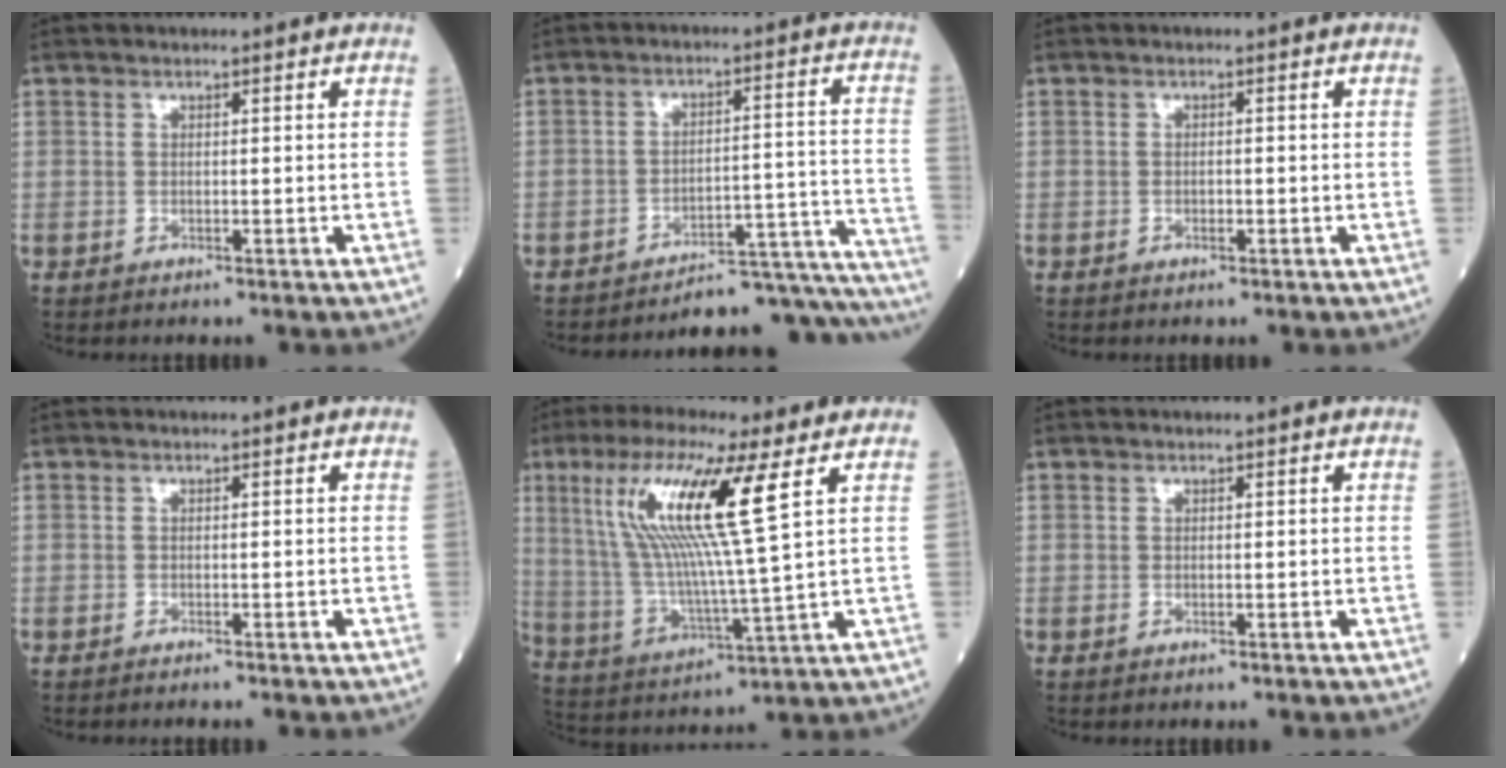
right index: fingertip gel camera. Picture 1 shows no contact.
{"total": 17.3, "force": [-17.2, 0.4, 2.1], "torque": [0.030, 0.045, -0.216]}
{"total": 0.6, "force": [-0.3, 0.3, 0.4], "torque": [-0.010, 0.001, -0.002]}
{"total": 1.1, "force": [-1.0, -0.2, 0.5], "torque": [-0.007, 0.002, -0.011]}
{"total": 15.5, "force": [6.1, -0.3, 14.3], "torque": [-0.297, 0.005, 0.111]}
{"total": 0.0}